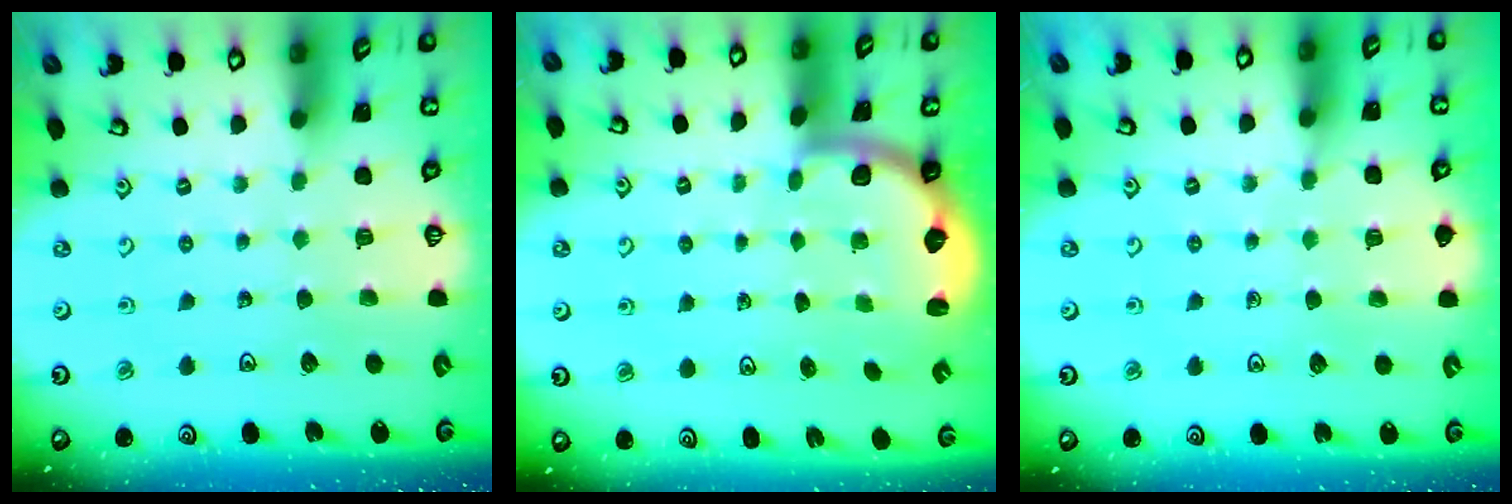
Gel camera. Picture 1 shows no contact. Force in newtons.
{"total": 2.1, "press": 1.9, "slide": 0.8}
{"total": 3.9, "press": 3.8, "slide": 0.4}